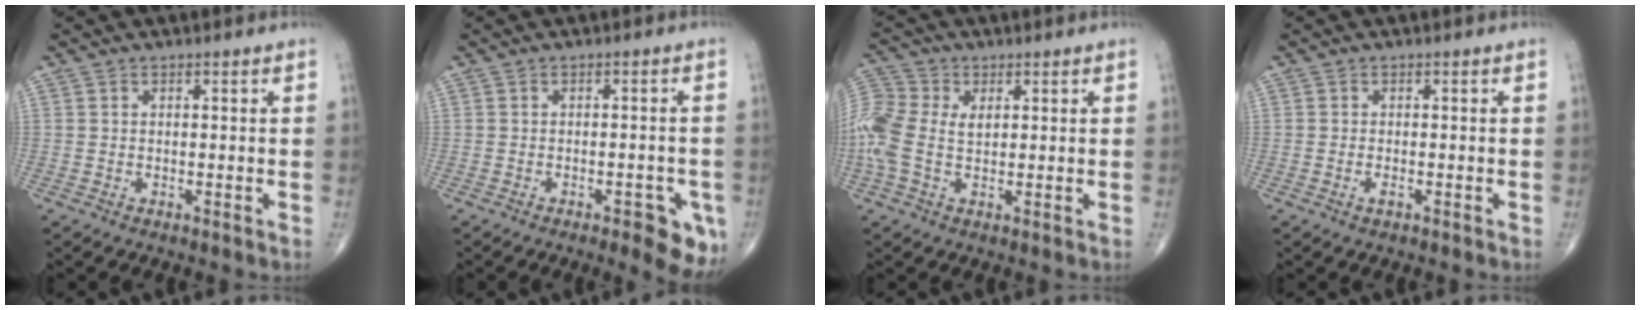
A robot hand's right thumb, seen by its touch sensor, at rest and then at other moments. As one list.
[{"total": 5.7, "force": [-2.8, 2.4, 4.4], "torque": [-0.037, 0.003, -0.031]}, {"total": 10.9, "force": [1.2, 7.2, 8.1], "torque": [-0.212, 0.017, 0.021]}, {"total": 1.1, "force": [-0.5, 0.5, 0.9], "torque": [-0.016, 0.000, -0.009]}]